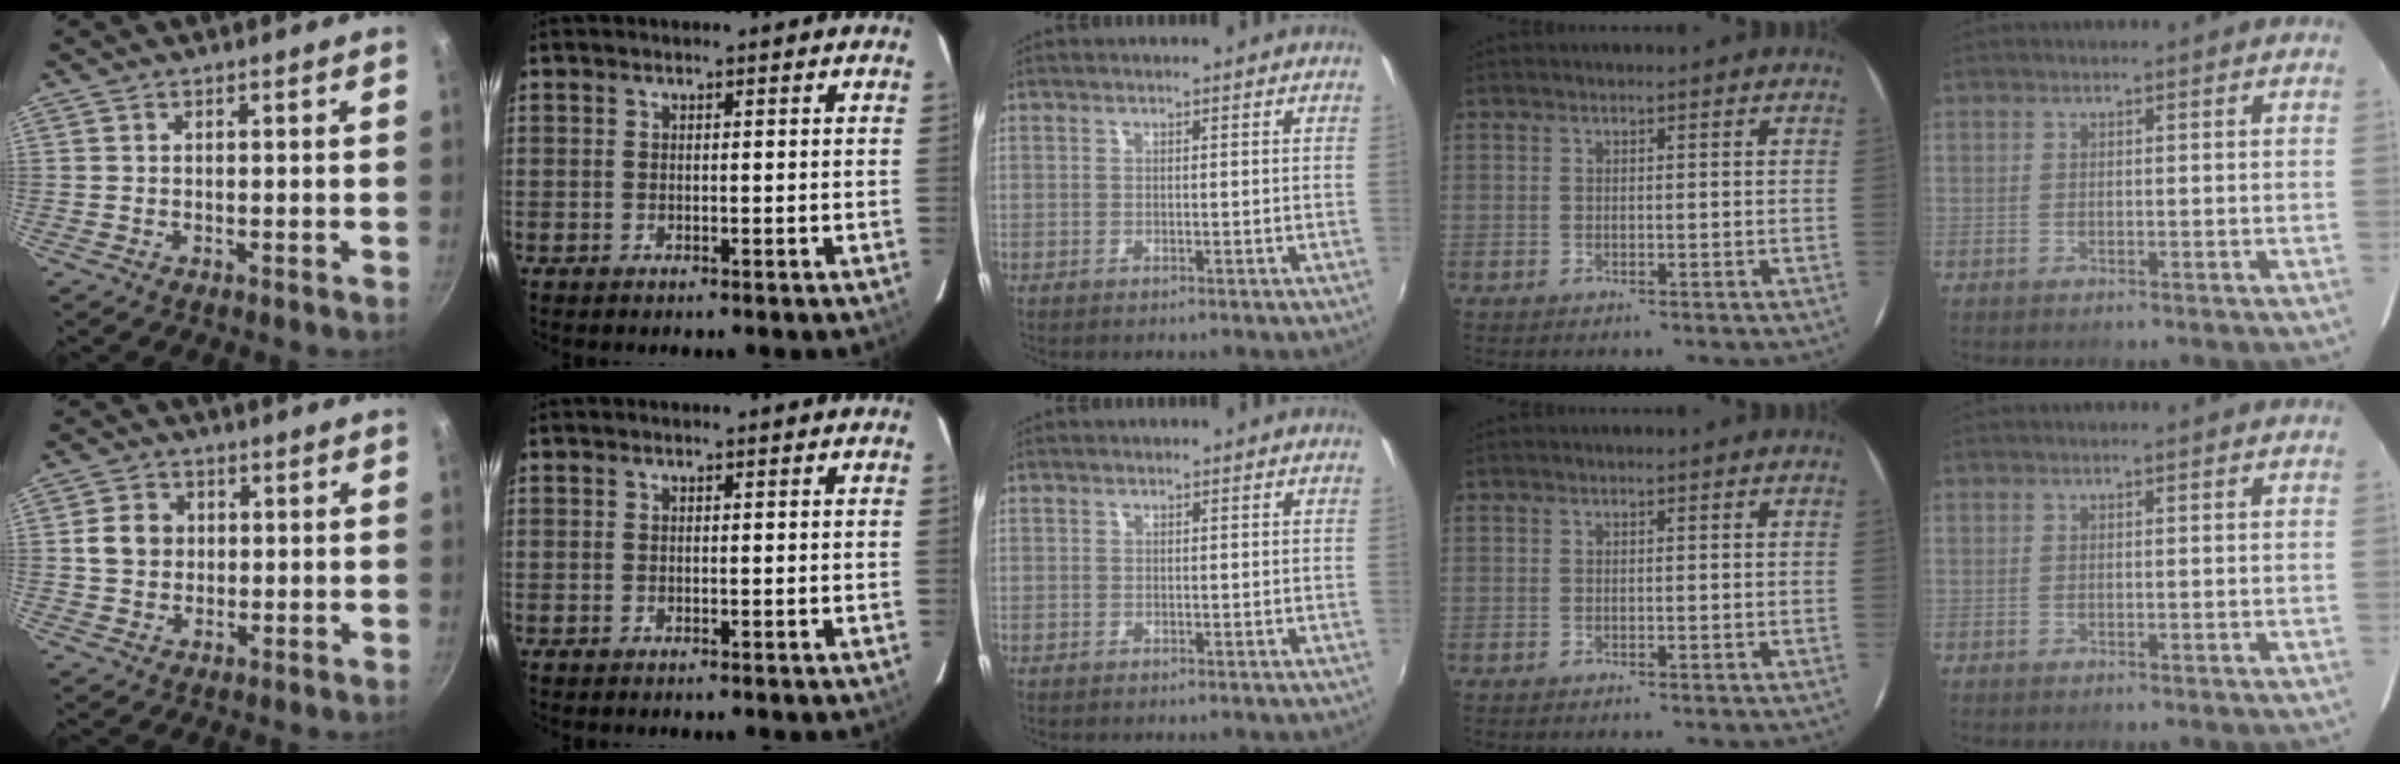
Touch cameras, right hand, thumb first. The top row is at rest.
{"thumb": {"total": 5.9, "force": [0.6, 5.1, 2.8], "torque": [-0.029, 0.007, 0.004]}}